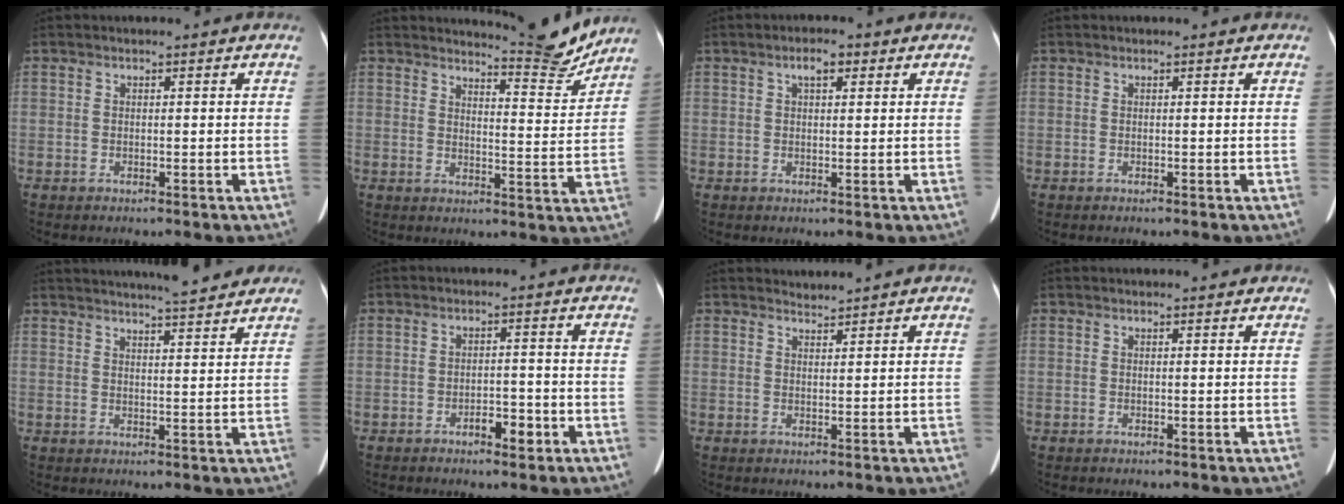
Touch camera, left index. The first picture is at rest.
{"total": 7.5, "force": [7.5, -0.4, 0.7], "torque": [-0.017, -0.037, 0.096]}
{"total": 2.5, "force": [1.2, 1.0, 1.9], "torque": [-0.036, 0.009, 0.019]}
{"total": 0.0}
{"total": 11.8, "force": [10.7, 0.7, 5.0], "torque": [-0.074, 0.008, 0.135]}
{"total": 3.1, "force": [-1.8, 1.3, 2.1], "torque": [-0.031, 0.004, -0.026]}
{"total": 1.4, "force": [1.3, -0.3, -0.3], "torque": [-0.005, 0.002, 0.027]}
{"total": 1.1, "force": [1.0, 0.2, 0.2], "torque": [-0.013, 0.002, 0.009]}